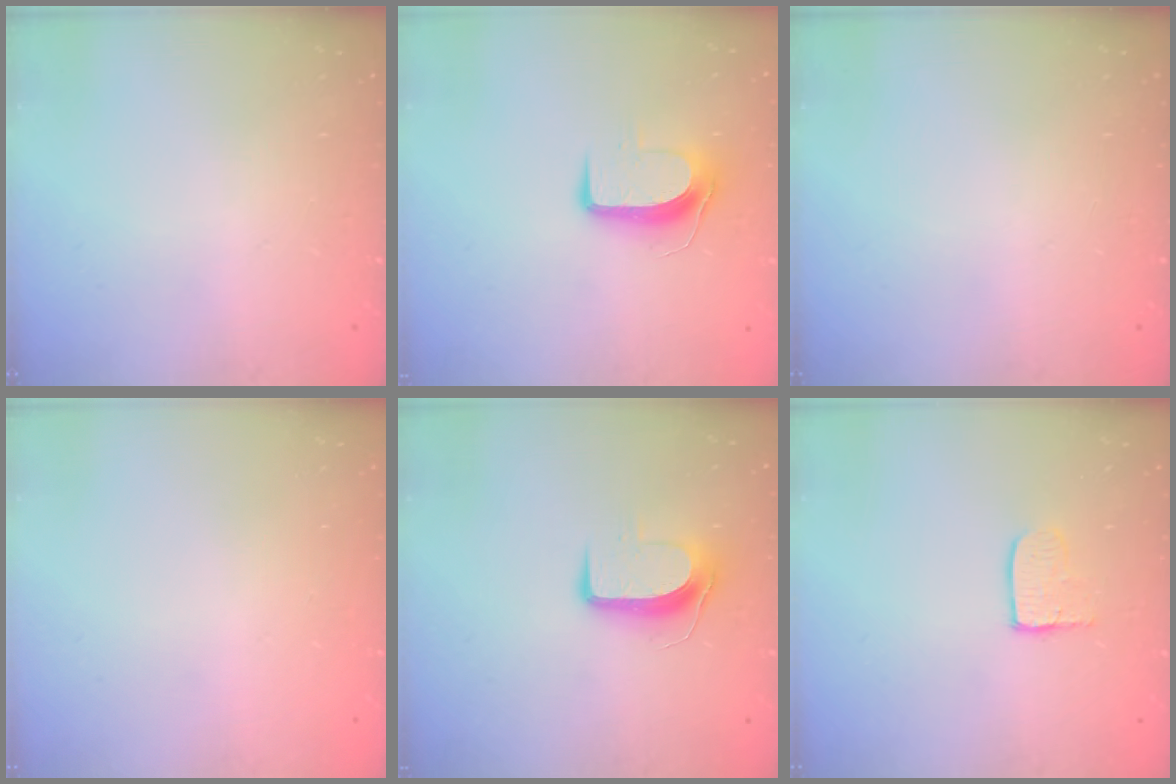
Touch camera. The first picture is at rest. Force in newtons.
{"total": 8.7, "press": 8.6, "slide": 0.5}
{"total": 0.0}
{"total": 0.0}
{"total": 8.7, "press": 8.6, "slide": 0.5}
{"total": 5.0, "press": 5.0, "slide": 0.4}